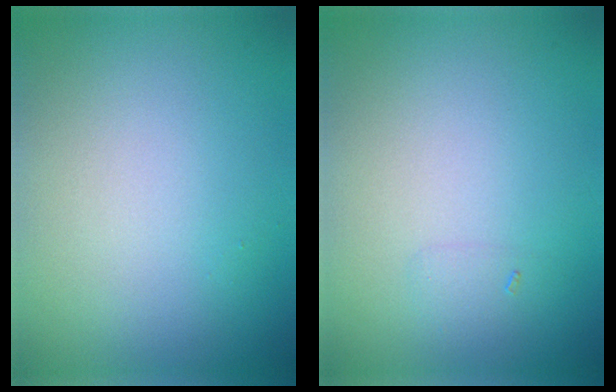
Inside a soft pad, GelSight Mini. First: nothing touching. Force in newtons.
{"total": 0.6, "press": 0.6, "slide": 0.0}